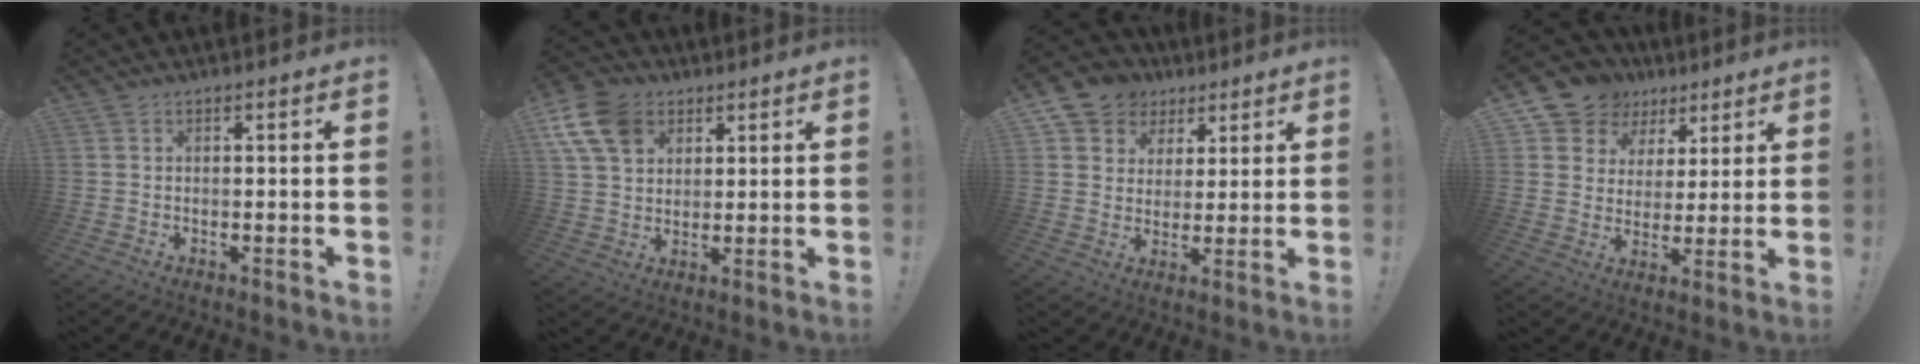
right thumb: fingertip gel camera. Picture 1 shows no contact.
{"total": 13.4, "force": [5.9, 9.7, 7.0], "torque": [-0.131, -0.021, 0.118]}
{"total": 8.3, "force": [3.7, 7.3, 1.5], "torque": [-0.016, -0.027, 0.075]}
{"total": 10.9, "force": [6.5, 8.5, 2.4], "torque": [-0.046, -0.048, 0.132]}